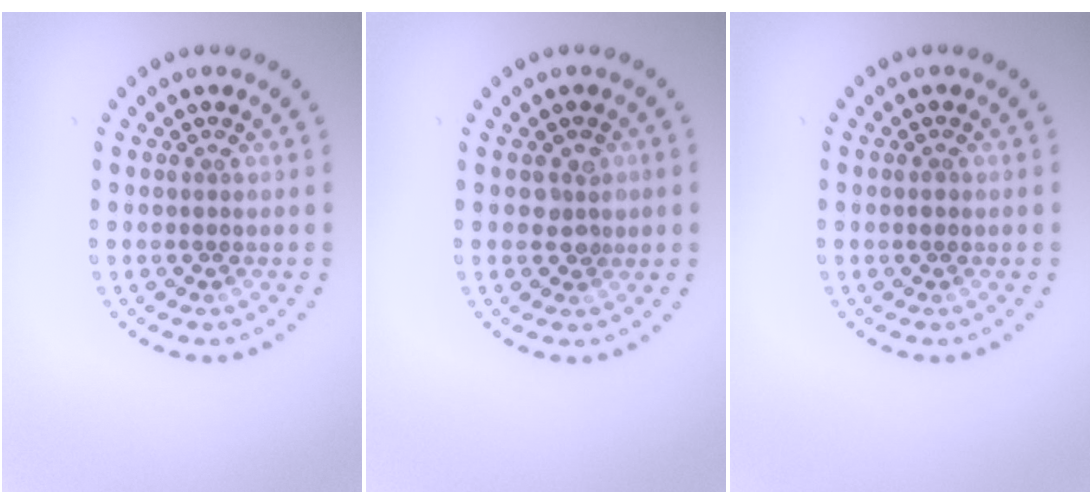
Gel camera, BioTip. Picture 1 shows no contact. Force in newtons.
{"total": 1.8, "press": 1.6, "slide": 0.6}
{"total": 0.5, "press": 0.5, "slide": 0.0}